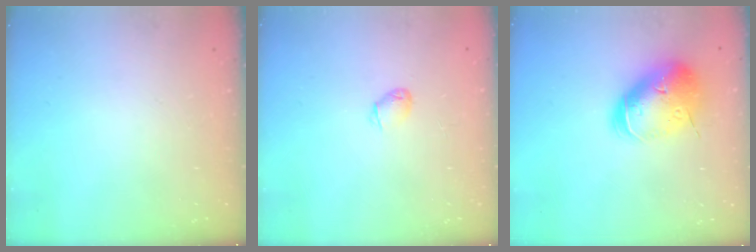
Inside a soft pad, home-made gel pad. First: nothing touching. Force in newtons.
{"total": 2.3, "press": 2.3, "slide": 0.5}
{"total": 19.8, "press": 19.6, "slide": 3.1}